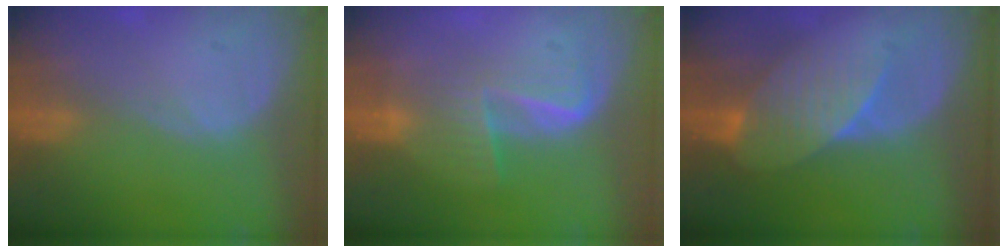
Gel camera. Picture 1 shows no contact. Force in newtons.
{"total": 7.0, "press": 5.7, "slide": 4.0}
{"total": 8.0, "press": 7.2, "slide": 3.4}